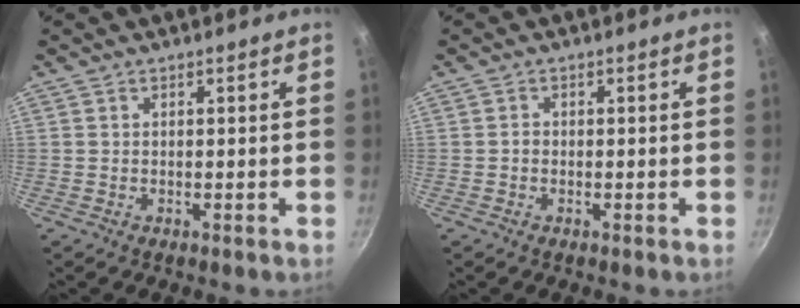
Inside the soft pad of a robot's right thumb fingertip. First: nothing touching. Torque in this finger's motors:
{"motor_torque": [0.53, 0.51, 0.39, -0.11, 0.04]}